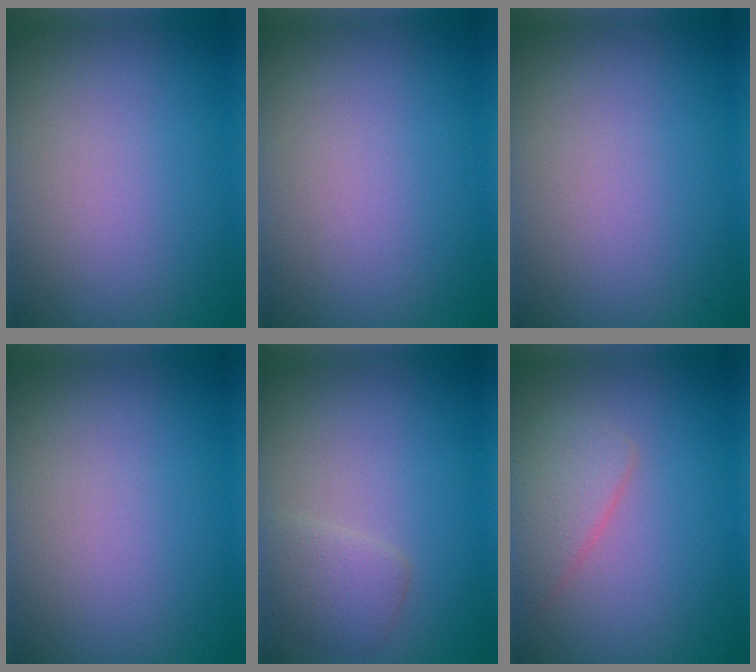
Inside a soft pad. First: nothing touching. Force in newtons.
{"total": 0.0}
{"total": 0.0}
{"total": 0.0}
{"total": 1.9, "press": 1.9, "slide": 0.0}
{"total": 2.5, "press": 2.5, "slide": 0.1}